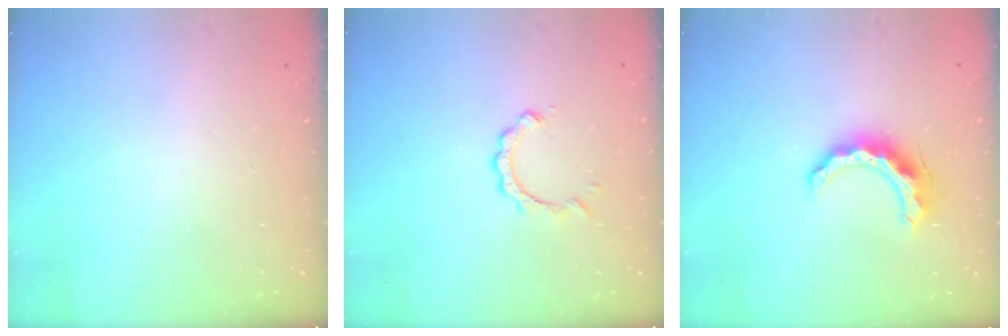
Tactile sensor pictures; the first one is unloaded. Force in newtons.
{"total": 2.9, "press": 2.8, "slide": 0.3}
{"total": 10.8, "press": 10.8, "slide": 0.4}